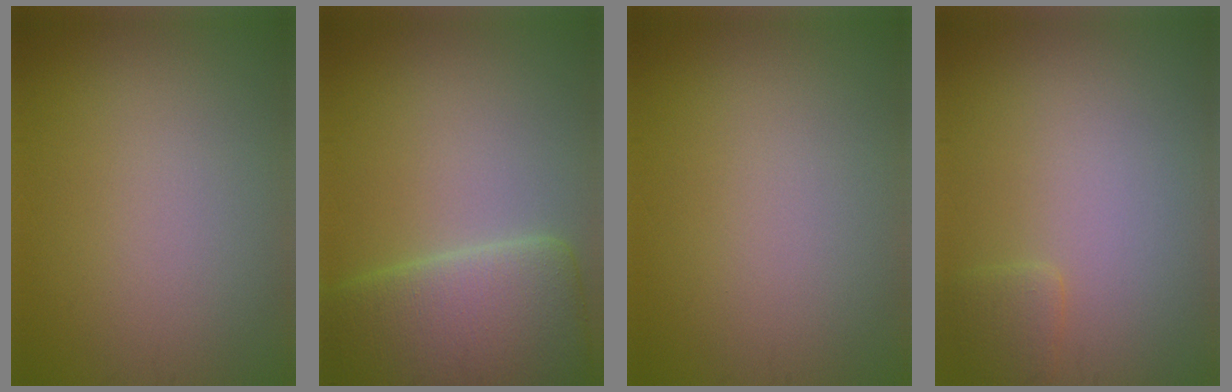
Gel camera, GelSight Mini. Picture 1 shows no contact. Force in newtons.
{"total": 8.7, "press": 8.6, "slide": 0.3}
{"total": 0.0}
{"total": 1.2, "press": 1.2, "slide": 0.2}